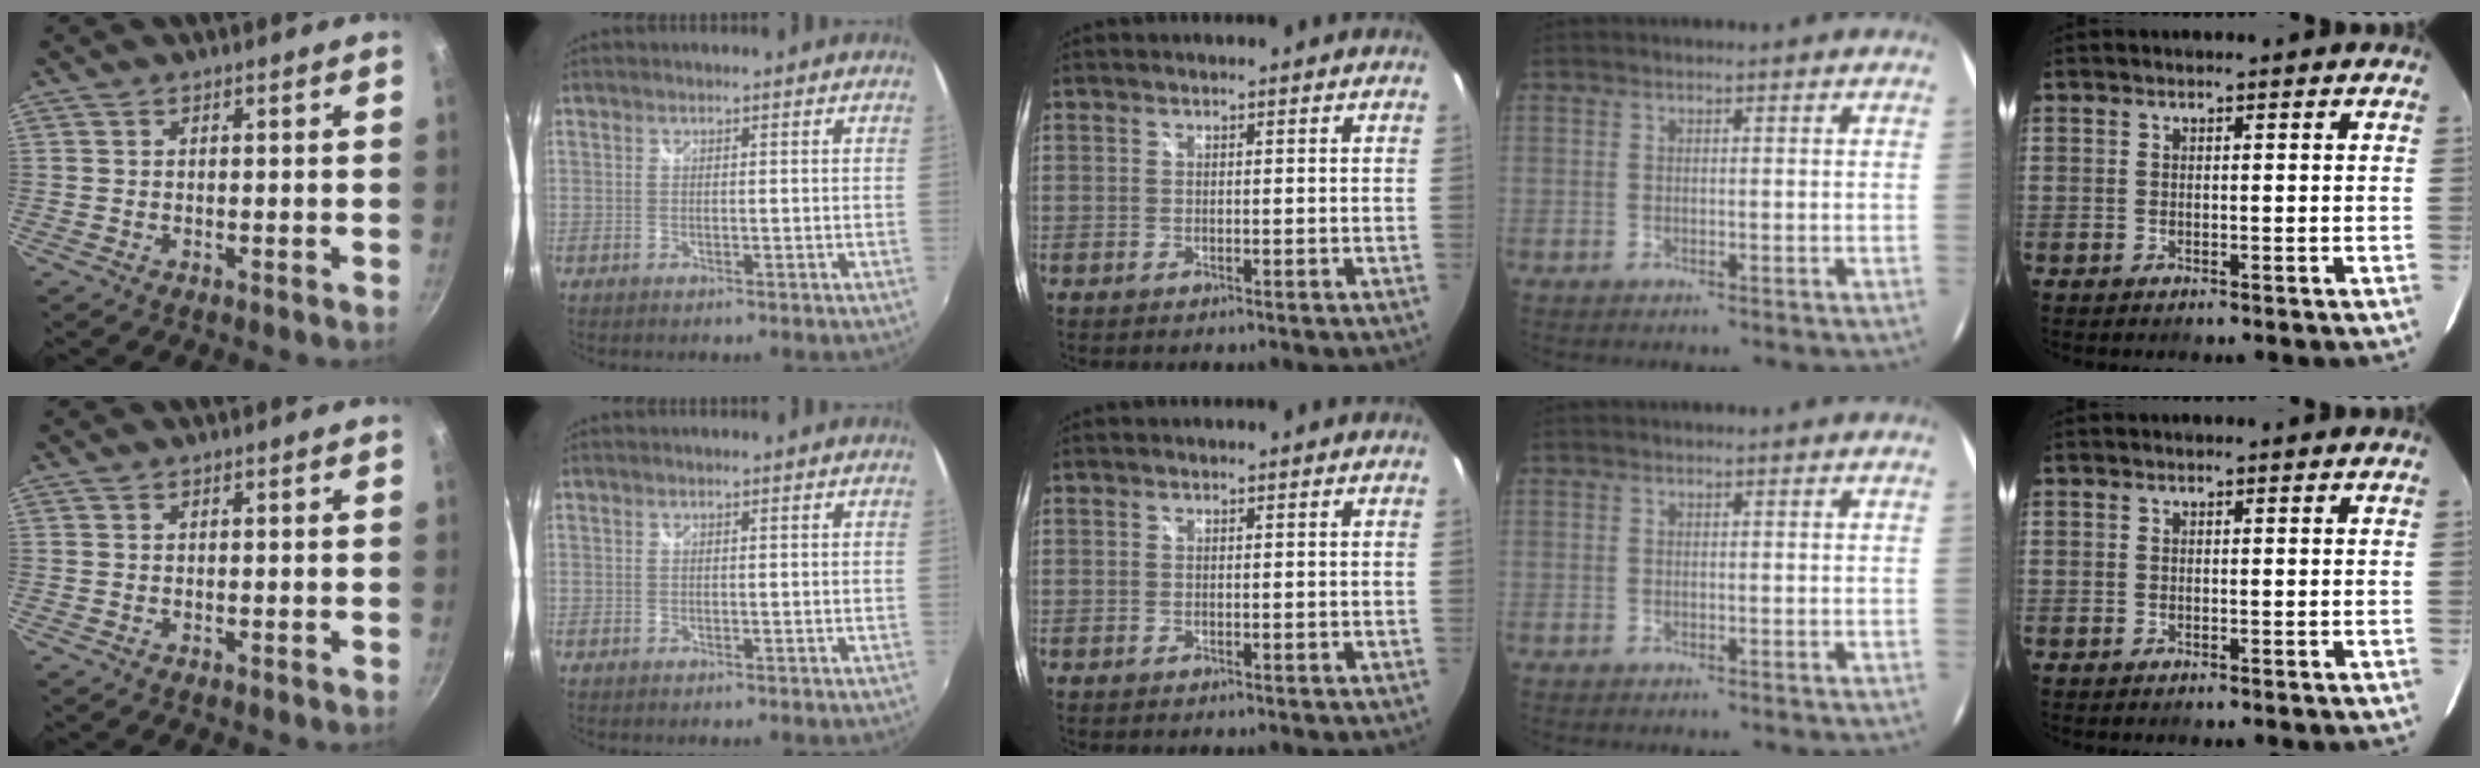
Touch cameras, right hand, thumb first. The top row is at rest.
{}